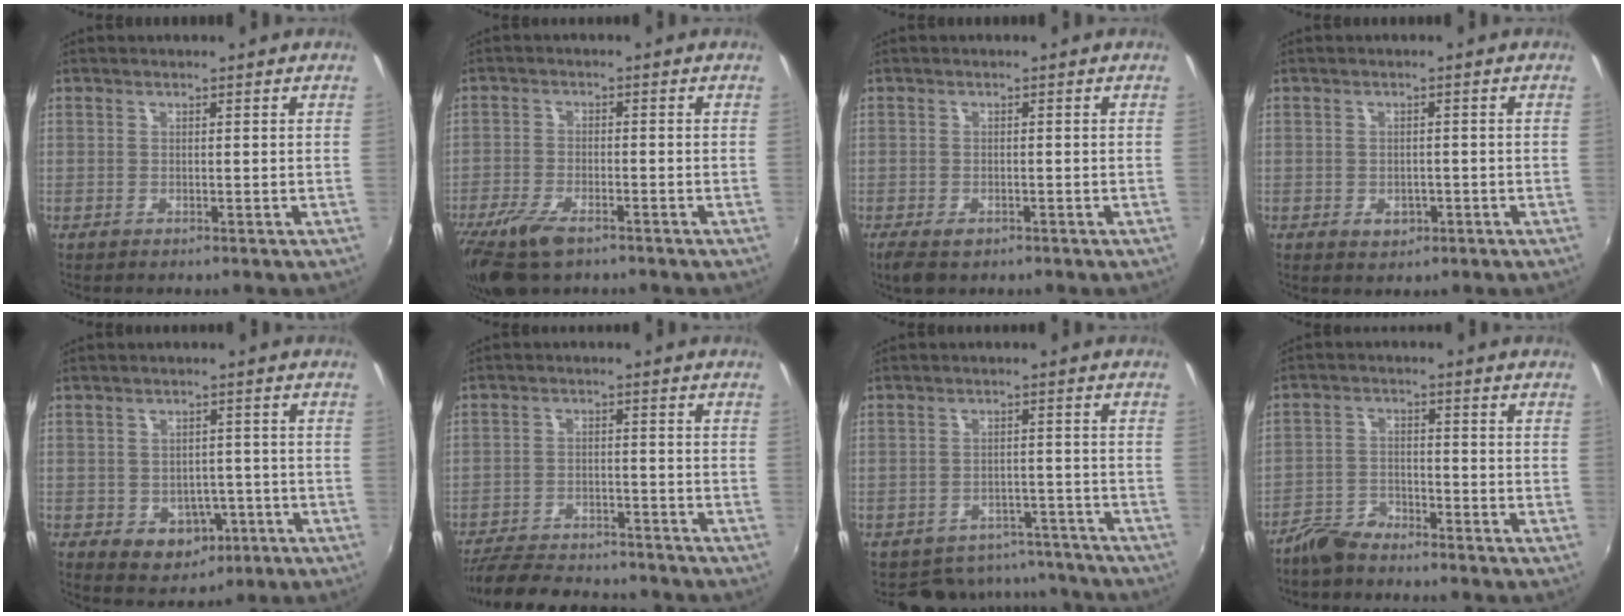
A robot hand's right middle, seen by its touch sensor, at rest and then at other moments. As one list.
[{"total": 9.8, "force": [-6.7, 3.7, 6.1], "torque": [-0.150, -0.029, -0.128]}, {"total": 3.6, "force": [-2.4, 1.7, 2.1], "torque": [-0.051, -0.014, -0.042]}, {"total": 2.9, "force": [-1.1, 2.2, 1.5], "torque": [-0.028, -0.001, -0.010]}, {"total": 7.3, "force": [-2.7, 5.8, 3.4], "torque": [-0.069, 0.008, -0.016]}, {"total": 15.5, "force": [-13.5, 4.8, 6.0], "torque": [-0.142, -0.003, -0.197]}, {"total": 10.6, "force": [-9.3, 5.0, 1.5], "torque": [-0.033, 0.026, -0.107]}, {"total": 5.5, "force": [-5.0, 1.7, 1.6], "torque": [-0.041, 0.003, -0.095]}]